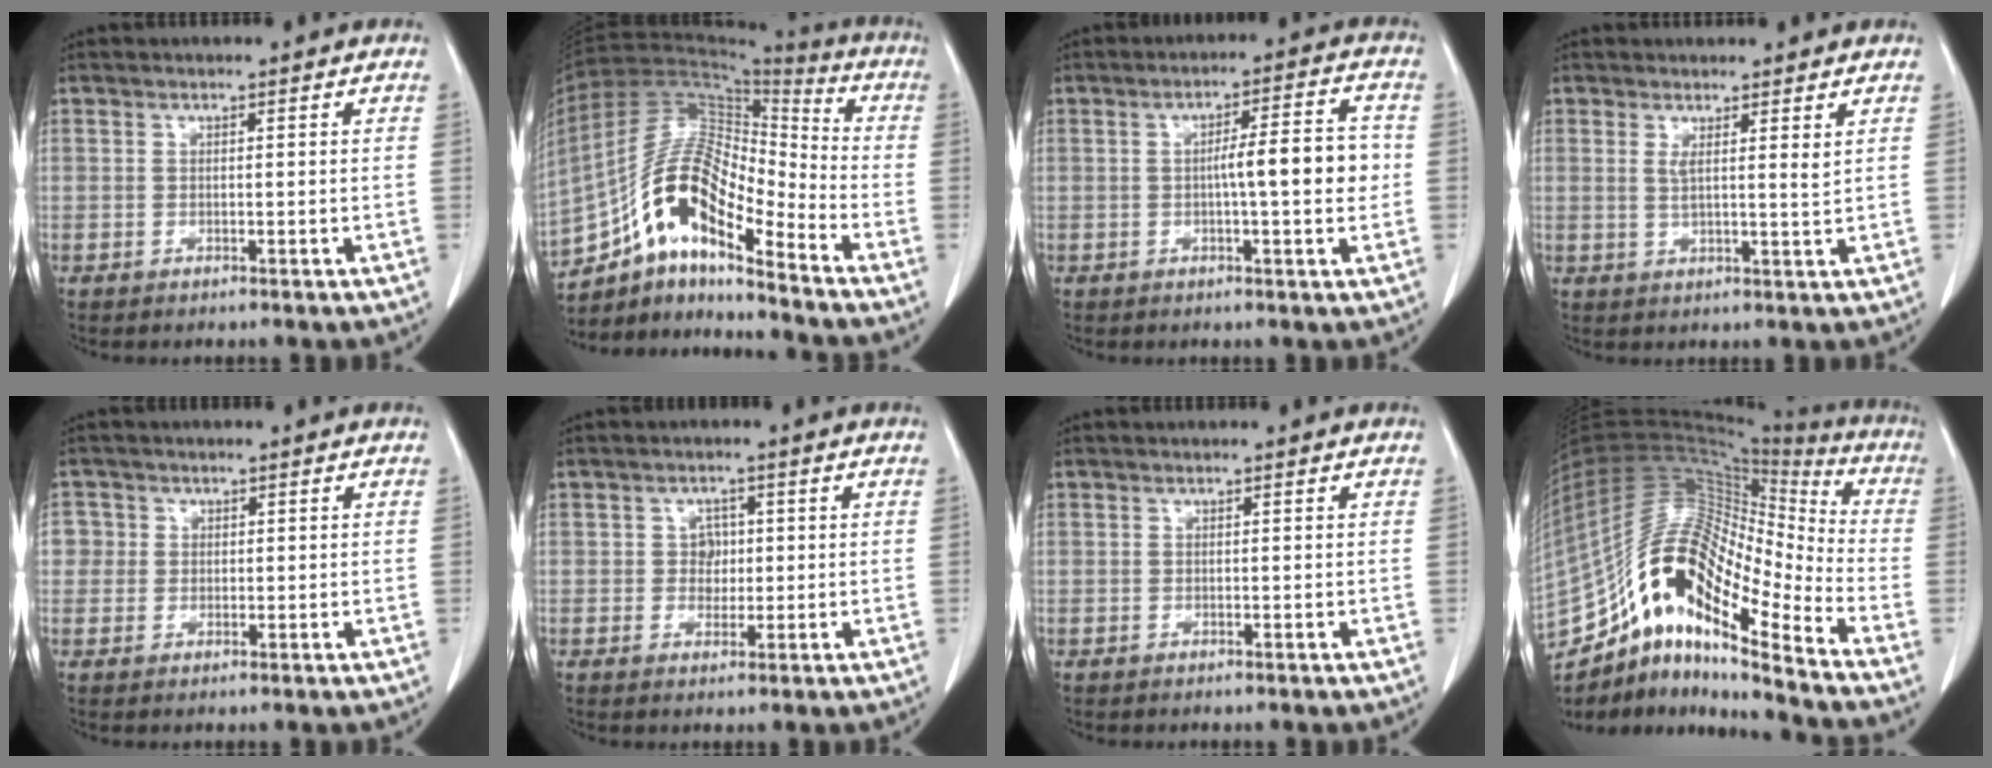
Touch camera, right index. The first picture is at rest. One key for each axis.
{"total": 15.0, "fx": -9.2, "fy": 4.4, "fz": 11.0, "tx": -0.210, "ty": 0.041, "tz": -0.161}
{"total": 7.9, "fx": -0.4, "fy": 1.0, "fz": 7.9, "tx": -0.115, "ty": 0.015, "tz": -0.007}
{"total": 3.1, "fx": 1.6, "fy": 0.0, "fz": 2.6, "tx": -0.049, "ty": -0.010, "tz": 0.028}
{"total": 3.0, "fx": 0.5, "fy": 2.9, "fz": 0.1, "tx": 0.018, "ty": 0.006, "tz": 0.005}
{"total": 2.7, "fx": 0.2, "fy": 2.3, "fz": 1.2, "tx": -0.012, "ty": 0.004, "tz": 0.003}
{"total": 0.0}
{"total": 22.5, "fx": -14.5, "fy": 5.6, "fz": 16.3, "tx": -0.331, "ty": 0.034, "tz": -0.257}